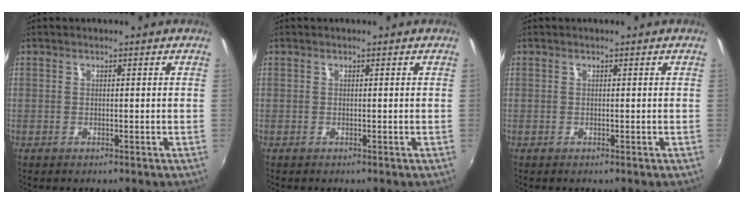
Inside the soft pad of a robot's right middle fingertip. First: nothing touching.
{"total": 0.0}
{"total": 0.0}